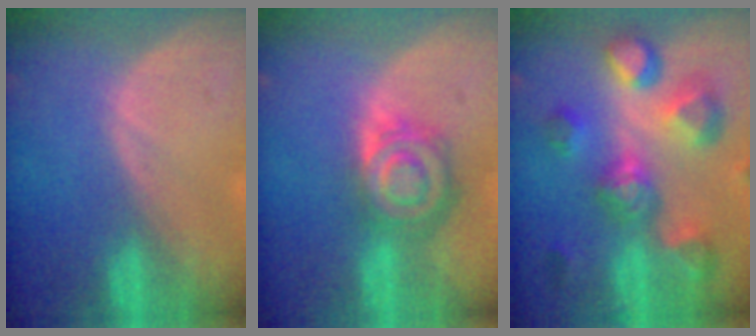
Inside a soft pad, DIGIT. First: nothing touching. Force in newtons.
{"total": 7.9, "press": 7.0, "slide": 3.8}
{"total": 11.3, "press": 10.0, "slide": 5.2}